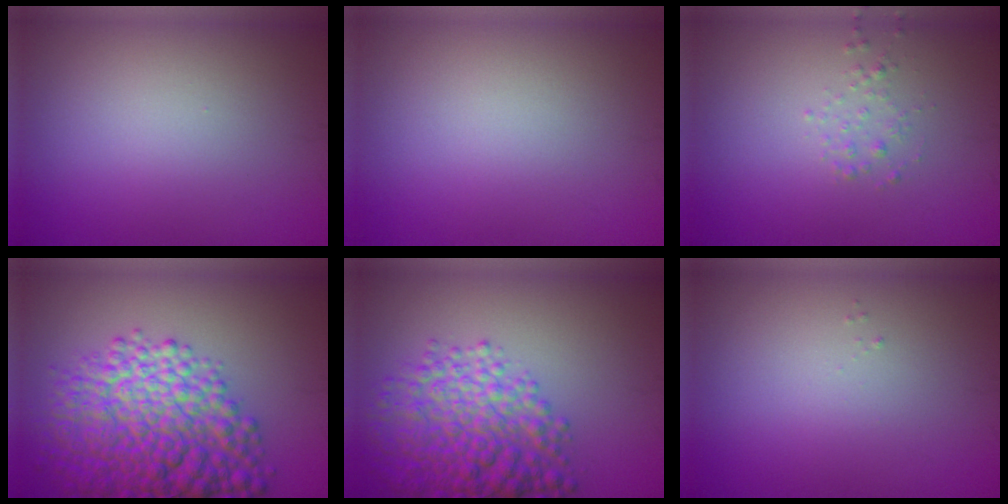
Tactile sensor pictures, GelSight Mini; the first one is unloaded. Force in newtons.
{"total": 0.0}
{"total": 0.9, "press": 0.9, "slide": 0.0}
{"total": 11.3, "press": 11.2, "slide": 0.4}
{"total": 7.6, "press": 7.6, "slide": 0.3}
{"total": 0.0}